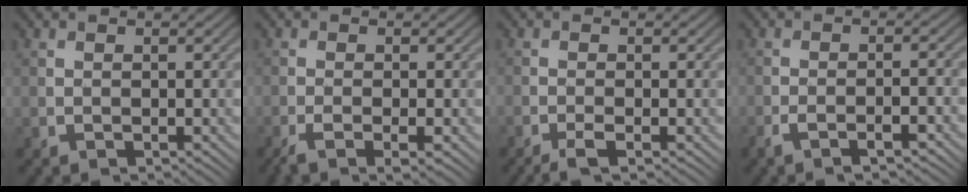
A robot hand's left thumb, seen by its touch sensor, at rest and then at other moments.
{"total": 4.1, "force": [-2.3, 0.8, 3.3], "torque": [-0.063, -0.004, -0.044]}
{"total": 2.3, "force": [-1.5, 0.3, 1.7], "torque": [-0.034, 0.002, -0.035]}
{"total": 3.8, "force": [-2.5, 0.6, 2.8], "torque": [-0.052, 0.005, -0.049]}